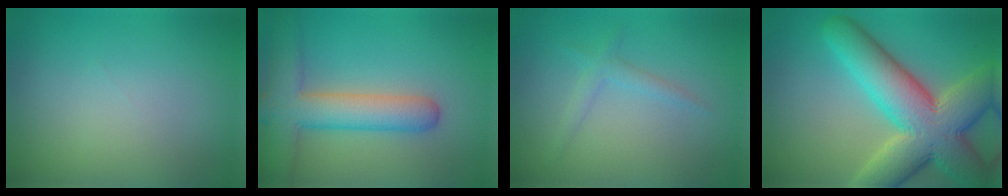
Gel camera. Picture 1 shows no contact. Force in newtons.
{"total": 6.6, "press": 6.5, "slide": 0.5}
{"total": 1.4, "press": 1.4, "slide": 0.0}
{"total": 12.1, "press": 12.0, "slide": 0.8}